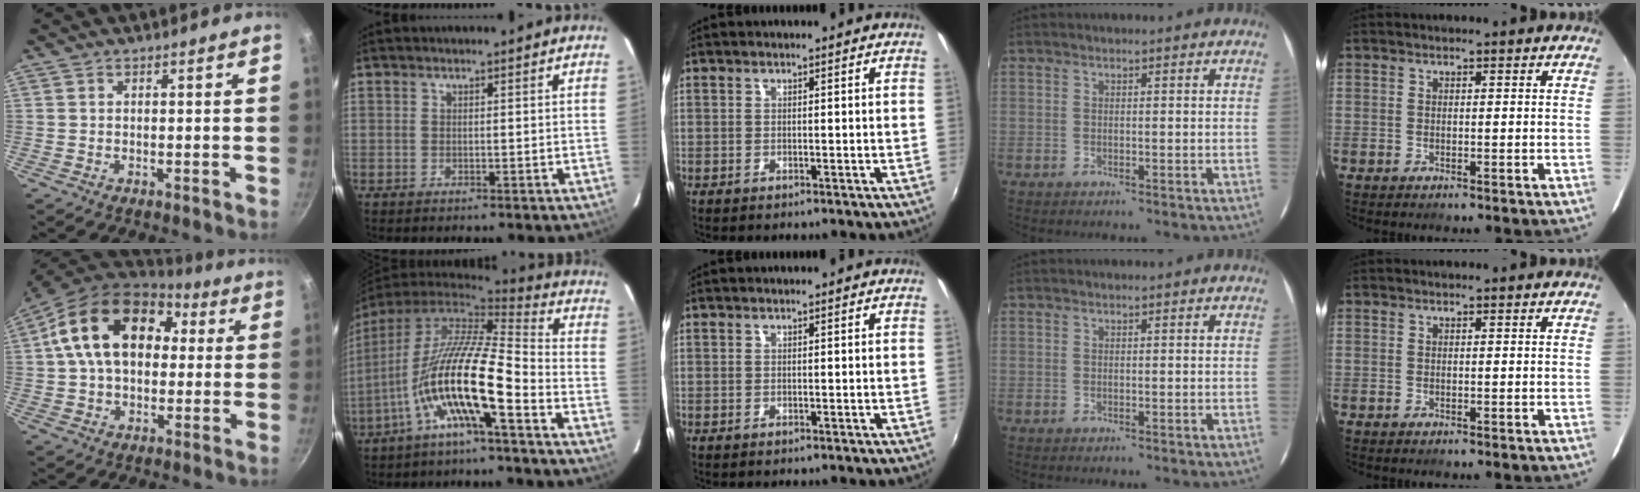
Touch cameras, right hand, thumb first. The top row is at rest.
{"thumb": {"total": 18.7, "force": [4.1, 12.9, 12.9], "torque": [-0.190, 0.024, 0.055]}, "index": {"total": 14.9, "force": [-5.9, 2.0, 13.5], "torque": [-0.238, -0.012, -0.117]}}